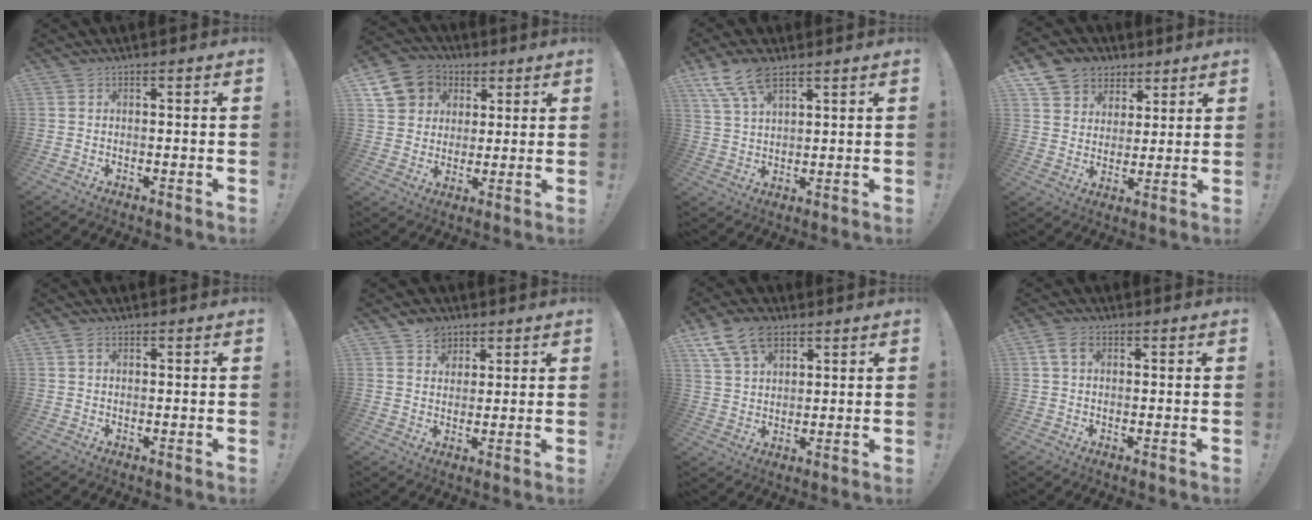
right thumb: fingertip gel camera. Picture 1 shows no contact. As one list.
[{"total": 11.8, "force": [4.4, 10.2, 4.1], "torque": [-0.054, -0.018, 0.091]}, {"total": 9.3, "force": [6.2, 3.9, 5.8], "torque": [-0.108, -0.021, 0.118]}, {"total": 9.6, "force": [5.4, 7.7, 1.9], "torque": [-0.031, -0.034, 0.110]}, {"total": 1.4, "force": [0.6, 0.9, 1.0], "torque": [-0.015, 0.000, 0.009]}, {"total": 5.6, "force": [3.5, 4.2, 1.0], "torque": [0.003, -0.024, 0.064]}, {"total": 11.1, "force": [6.6, 6.8, 5.7], "torque": [-0.098, -0.025, 0.128]}, {"total": 4.3, "force": [1.5, 2.7, 3.0], "torque": [-0.053, 0.006, 0.030]}]